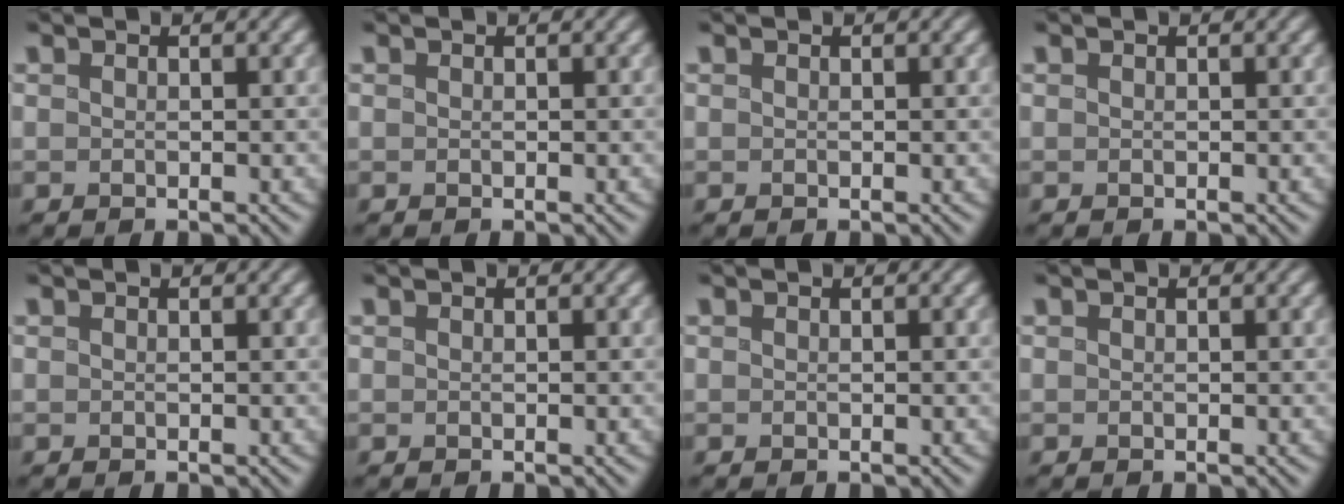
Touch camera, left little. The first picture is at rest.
{"total": 0.0}
{"total": 0.0}
{"total": 0.0}
{"total": 0.0}
{"total": 0.0}
{"total": 0.0}
{"total": 0.0}